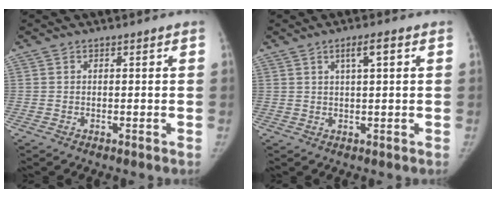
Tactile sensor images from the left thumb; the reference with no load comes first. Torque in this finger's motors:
{"motor_torque": [-0.12, 0.00, 0.15, 0.39, 0.00]}